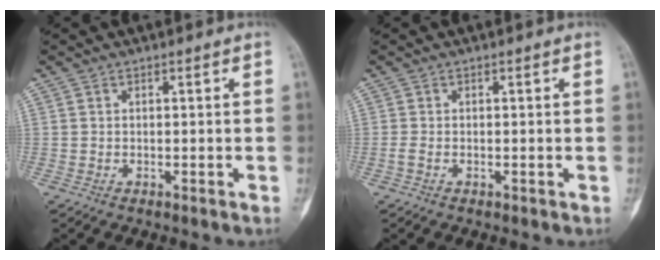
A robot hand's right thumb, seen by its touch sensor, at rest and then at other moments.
{"total": 1.1, "force": [-0.4, 0.6, 0.8], "torque": [-0.020, -0.001, -0.010]}